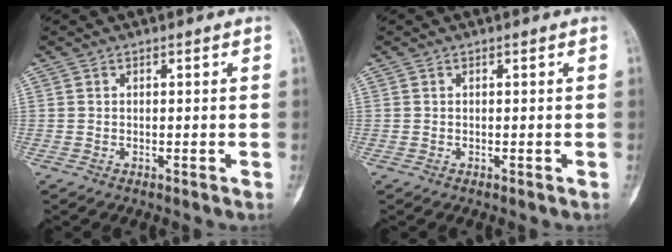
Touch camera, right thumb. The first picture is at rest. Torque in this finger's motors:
{"motor_torque": [0.16, 0.05, 0.15, -0.03, 0.03]}